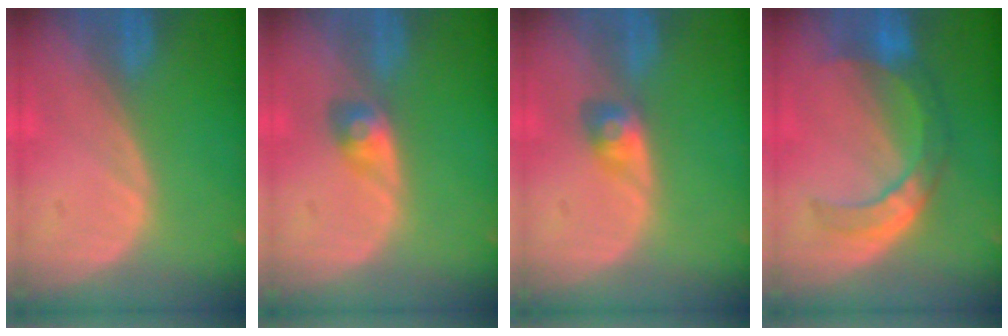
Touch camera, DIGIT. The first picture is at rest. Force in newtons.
{"total": 2.9, "press": 2.6, "slide": 1.1}
{"total": 2.8, "press": 2.6, "slide": 1.0}
{"total": 7.1, "press": 7.0, "slide": 1.5}